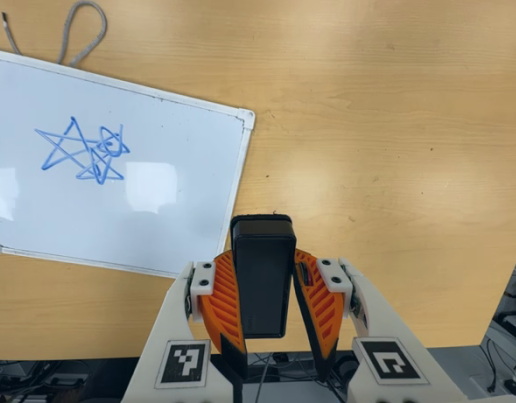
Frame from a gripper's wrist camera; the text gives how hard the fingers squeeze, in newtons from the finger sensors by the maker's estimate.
{"total": 10.0, "left": 8.3, "right": 11.7}